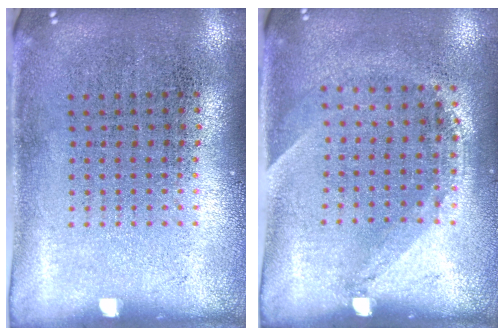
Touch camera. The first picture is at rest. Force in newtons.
{"total": 1.3, "press": 0.9, "slide": 0.9}